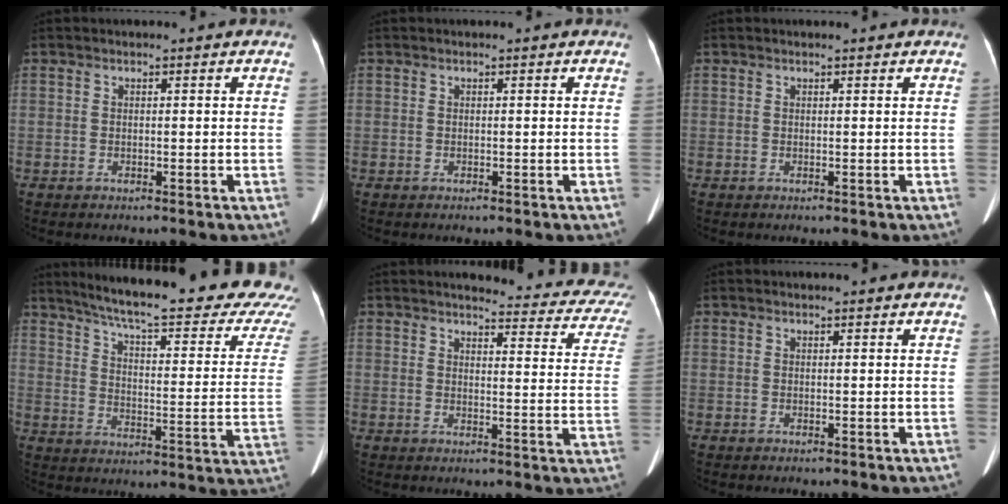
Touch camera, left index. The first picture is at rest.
{"total": 0.0}
{"total": 1.2, "force": [1.1, 0.0, 0.3], "torque": [-0.009, 0.008, 0.016]}
{"total": 29.3, "force": [25.4, 2.8, 14.3], "torque": [-0.209, -0.076, 0.313]}
{"total": 16.5, "force": [15.1, 2.9, 5.9], "torque": [-0.043, -0.057, 0.141]}
{"total": 1.4, "force": [1.3, 0.0, 0.4], "torque": [-0.009, 0.005, 0.018]}